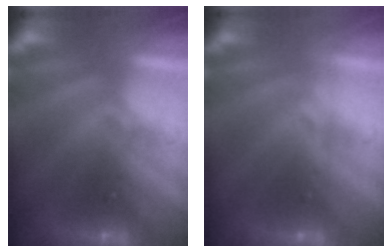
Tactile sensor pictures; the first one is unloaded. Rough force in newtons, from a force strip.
{"total": 3.4}